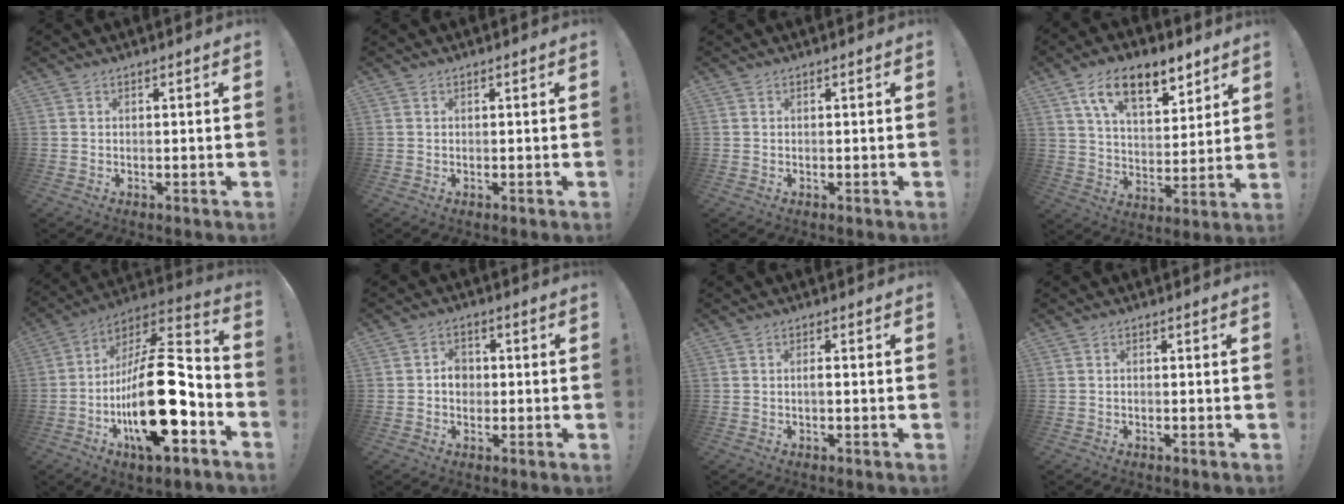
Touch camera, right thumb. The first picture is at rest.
{"total": 0.0}
{"total": 0.0}
{"total": 15.1, "force": [9.1, 7.6, 9.3], "torque": [-0.153, -0.036, 0.164]}
{"total": 27.0, "force": [-6.8, 11.4, 23.4], "torque": [-0.403, 0.039, -0.106]}
{"total": 4.3, "force": [-0.6, 3.5, 2.4], "torque": [-0.029, 0.001, -0.014]}
{"total": 1.4, "force": [-0.5, 0.3, 1.3], "torque": [-0.031, 0.006, -0.009]}
{"total": 0.6, "force": [-0.5, 0.2, 0.3], "torque": [-0.010, 0.002, -0.007]}